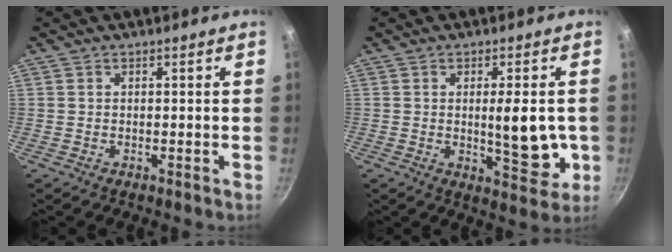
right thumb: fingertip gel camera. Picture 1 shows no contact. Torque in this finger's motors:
{"motor_torque": [2.59, 2.42, 1.87, -0.64, 0.79]}